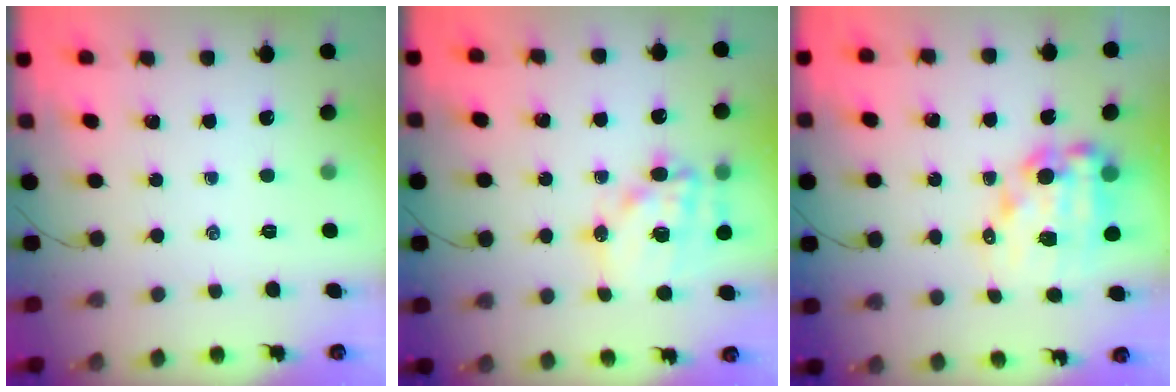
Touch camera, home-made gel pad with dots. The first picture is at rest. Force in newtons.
{"total": 14.7, "press": 14.3, "slide": 3.3}
{"total": 11.8, "press": 11.4, "slide": 3.0}